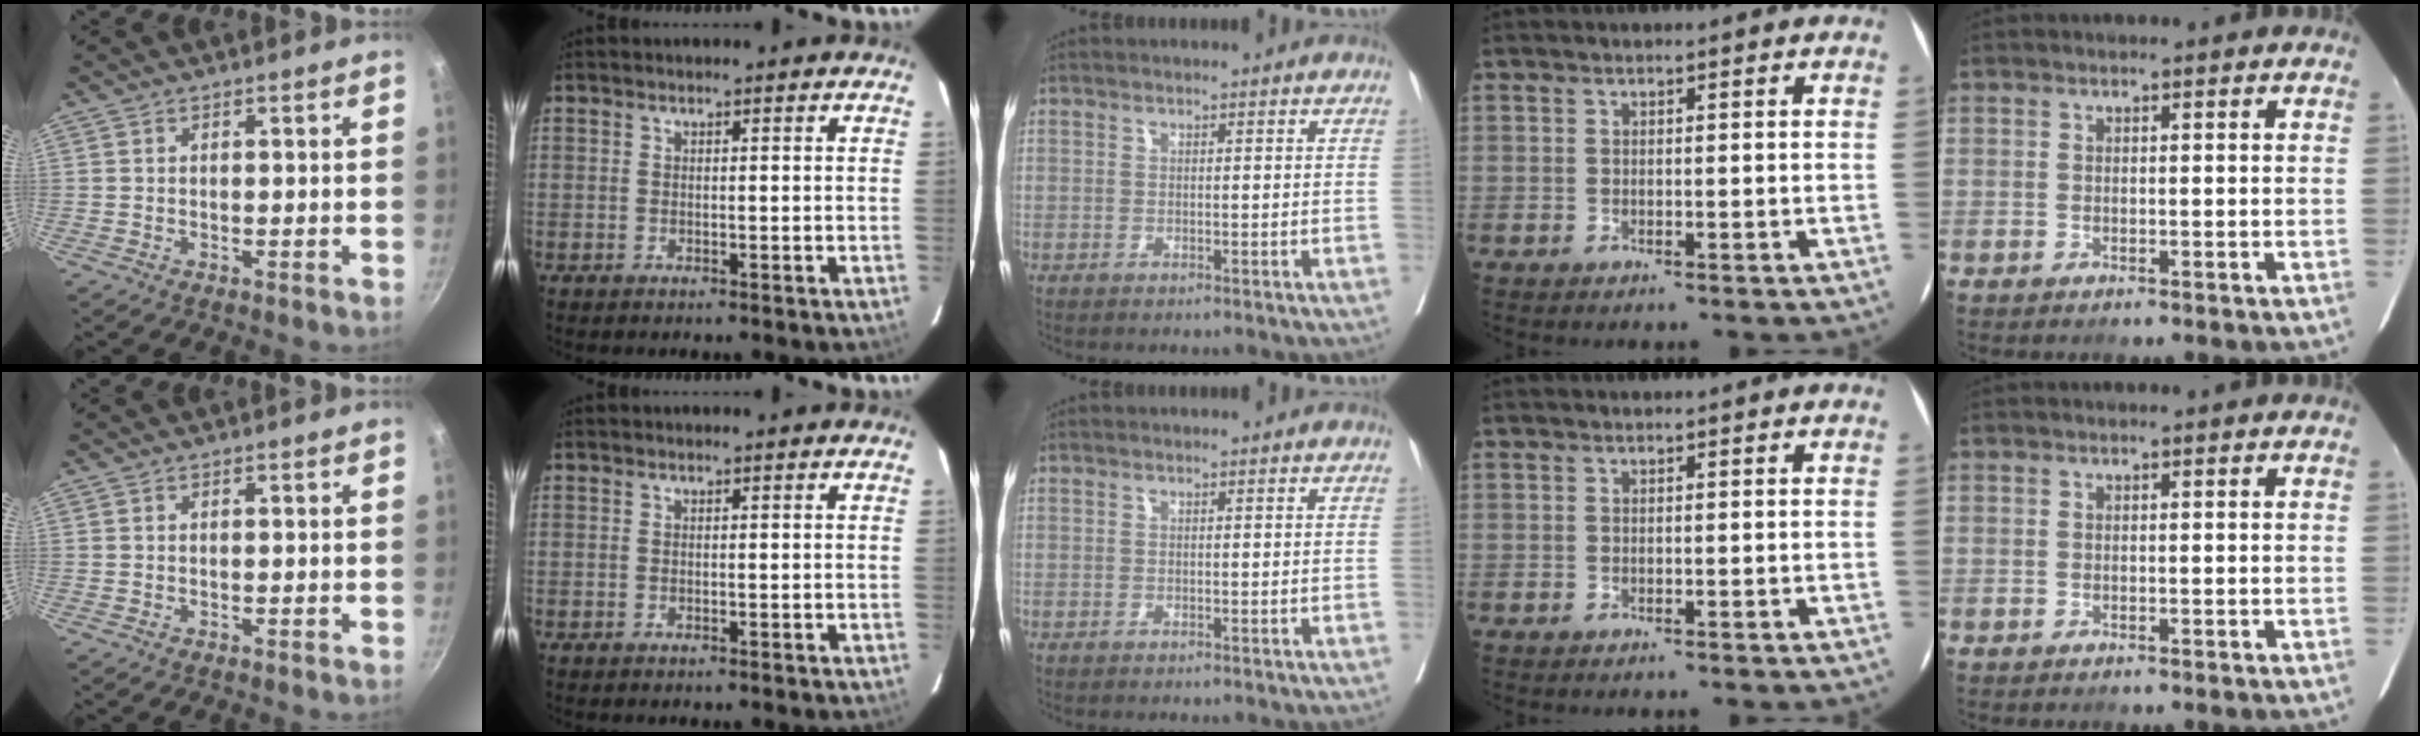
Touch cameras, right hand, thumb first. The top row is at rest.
{}